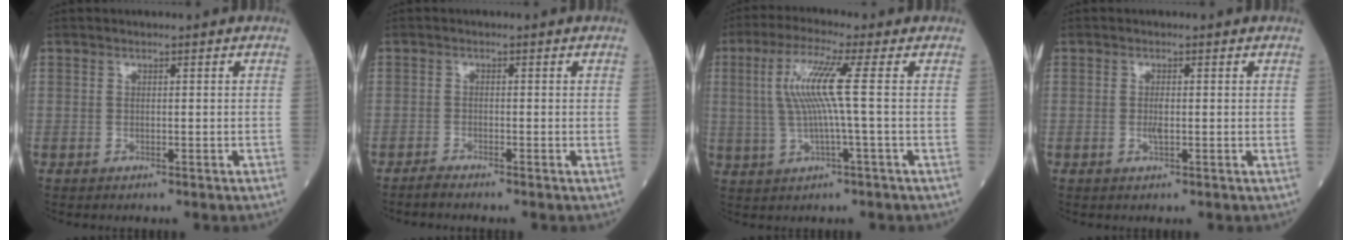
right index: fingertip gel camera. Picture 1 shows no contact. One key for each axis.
{"total": 1.4, "fx": -1.3, "fy": -0.3, "fz": 0.3, "tx": -0.010, "ty": -0.003, "tz": -0.029}
{"total": 8.0, "fx": 1.1, "fy": -0.8, "fz": 7.9, "tx": -0.169, "ty": 0.010, "tz": 0.024}
{"total": 1.5, "fx": -0.2, "fy": 0.3, "fz": 1.4, "tx": -0.032, "ty": -0.002, "tz": -0.002}